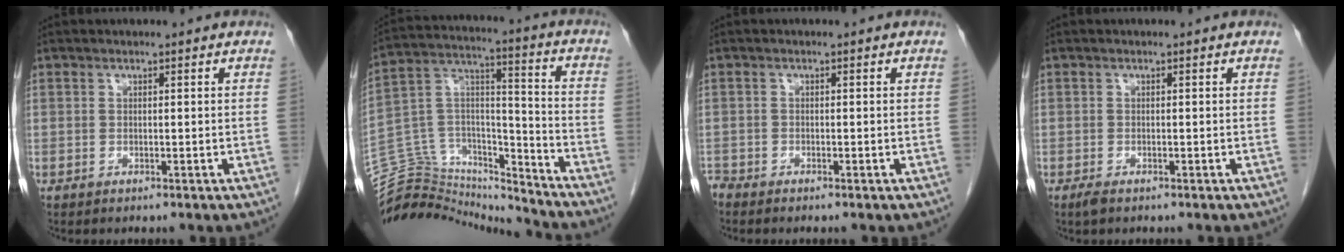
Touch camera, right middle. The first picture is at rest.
{"total": 17.9, "force": [-17.5, 3.5, 1.6], "torque": [-0.033, 0.068, -0.291]}
{"total": 1.0, "force": [-1.0, 0.1, 0.0], "torque": [-0.002, -0.003, -0.019]}
{"total": 1.1, "force": [-0.7, 0.3, 0.7], "torque": [-0.019, -0.003, -0.013]}